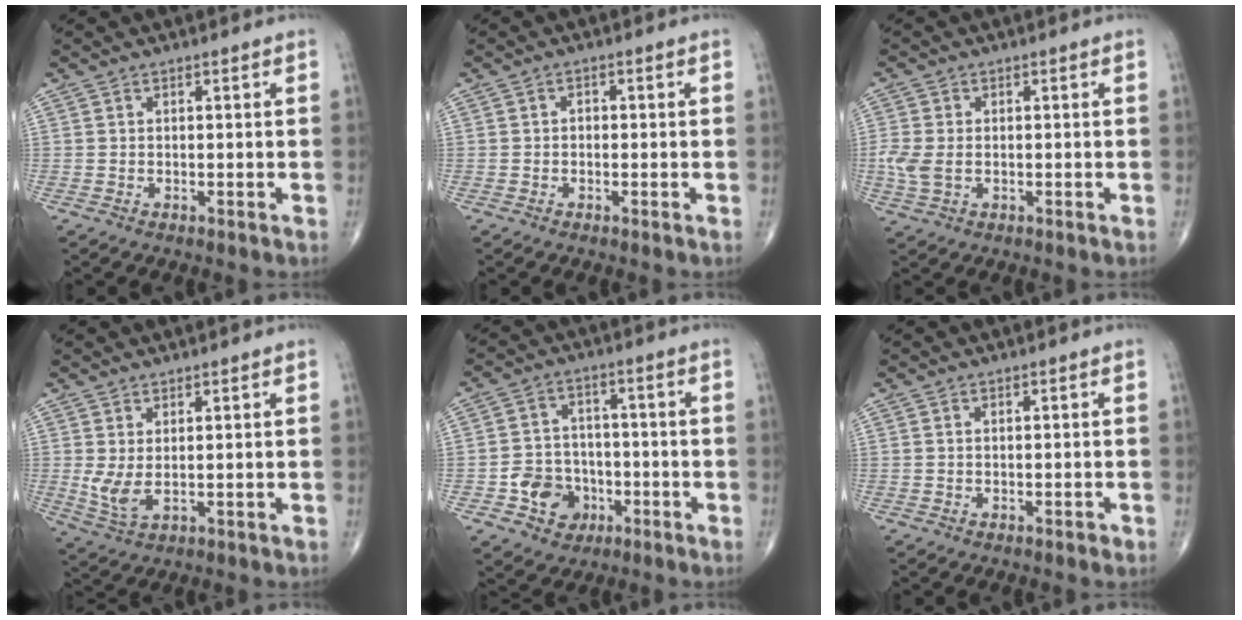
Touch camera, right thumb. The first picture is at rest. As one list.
[{"total": 1.1, "force": [-0.2, 0.8, 0.7], "torque": [-0.002, 0.003, -0.007]}, {"total": 4.7, "force": [-0.5, 3.2, 3.5], "torque": [-0.092, 0.001, -0.009]}, {"total": 4.6, "force": [0.6, 2.0, 4.1], "torque": [-0.090, -0.009, 0.021]}, {"total": 8.6, "force": [-3.1, 7.2, 3.4], "torque": [-0.023, 0.025, -0.050]}, {"total": 0.7, "force": [-0.2, 0.4, 0.6], "torque": [-0.010, 0.000, -0.002]}]